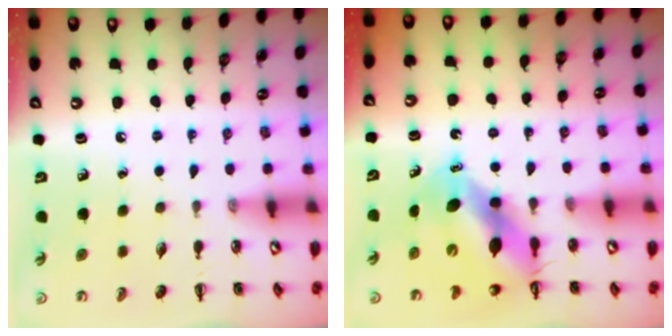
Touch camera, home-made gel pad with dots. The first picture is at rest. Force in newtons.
{"total": 11.1, "press": 10.6, "slide": 3.0}